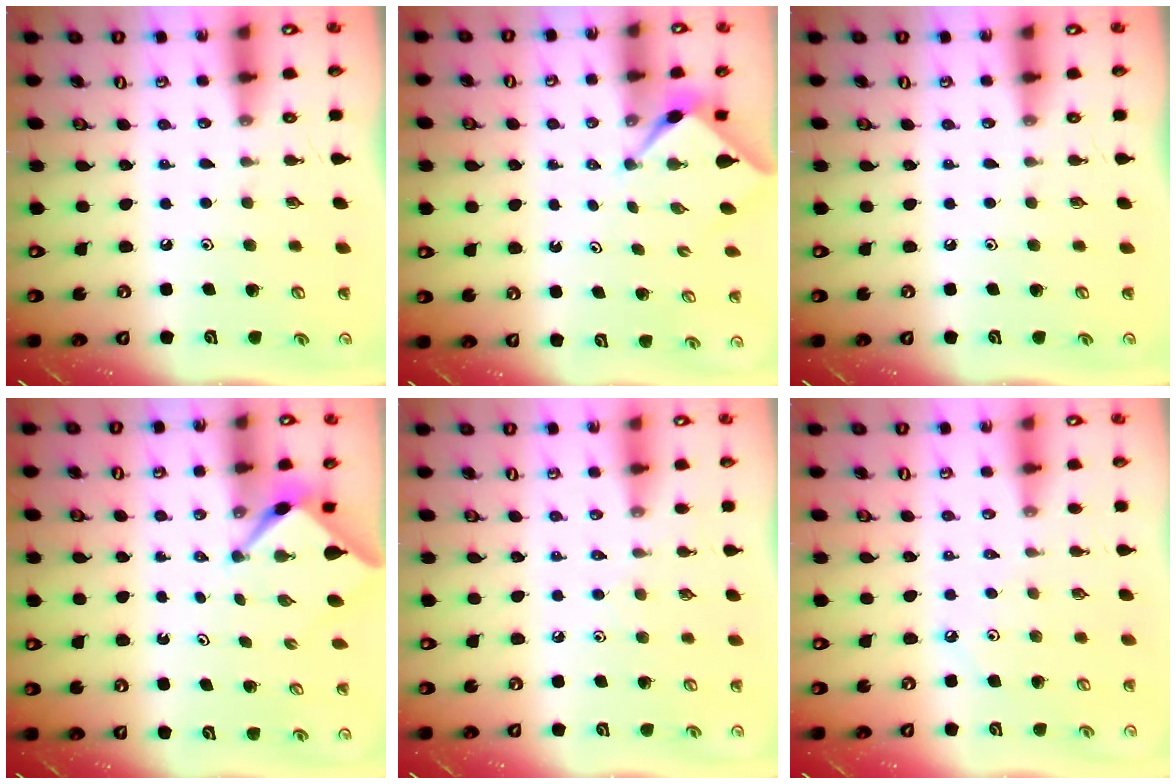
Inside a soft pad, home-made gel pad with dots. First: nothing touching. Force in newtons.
{"total": 2.3, "press": 2.2, "slide": 0.3}
{"total": 0.0}
{"total": 2.5, "press": 2.5, "slide": 0.3}
{"total": 2.4, "press": 2.4, "slide": 0.5}
{"total": 1.7, "press": 1.7, "slide": 0.3}